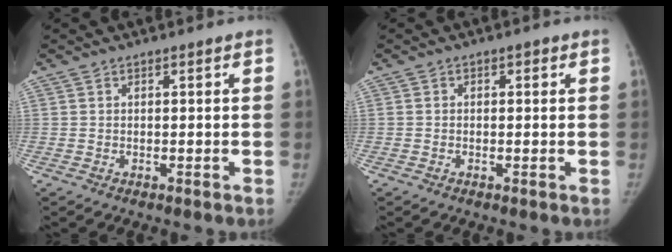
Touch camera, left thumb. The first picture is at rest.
{"total": 1.1, "force": [0.3, 0.7, 0.8], "torque": [-0.001, 0.003, -0.002]}